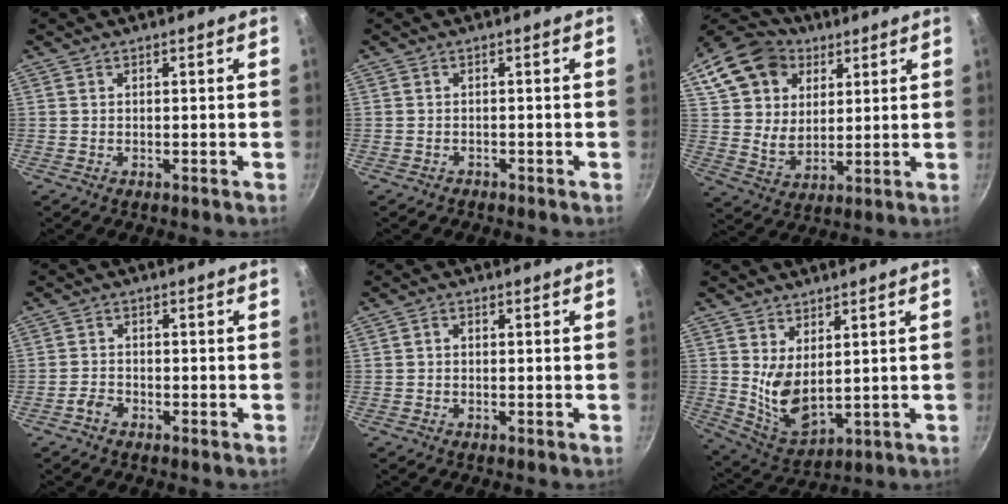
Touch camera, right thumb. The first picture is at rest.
{"total": 0.9, "force": [-0.8, 0.4, -0.1], "torque": [0.001, 0.018, -0.012]}
{"total": 17.1, "force": [7.8, 12.7, 8.4], "torque": [-0.141, -0.001, 0.139]}
{"total": 2.2, "force": [-1.6, 1.3, 0.9], "torque": [-0.018, 0.019, -0.031]}
{"total": 1.0, "force": [-0.1, 0.8, 0.6], "torque": [-0.014, 0.007, -0.003]}
{"total": 8.7, "force": [2.3, 4.6, 7.0], "torque": [-0.116, -0.037, 0.061]}